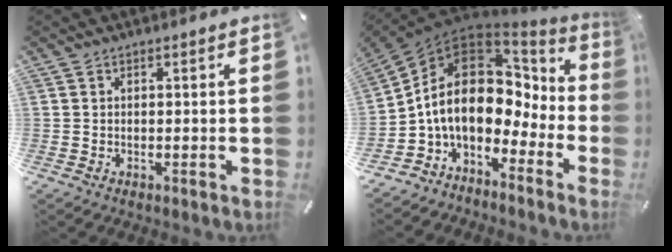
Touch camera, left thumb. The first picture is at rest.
{"total": 17.1, "force": [0.3, 11.8, 12.4], "torque": [-0.244, -0.008, 0.006]}